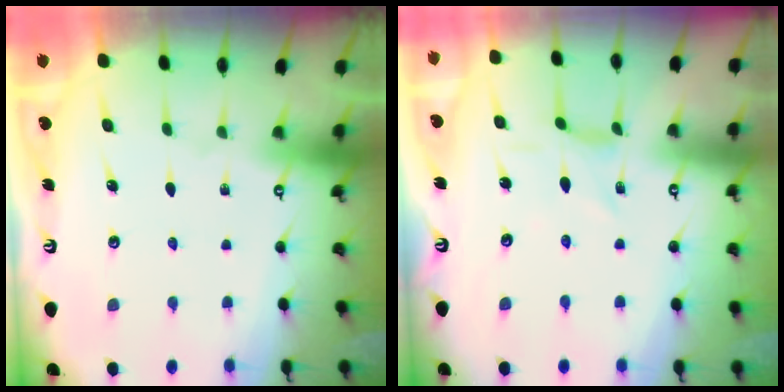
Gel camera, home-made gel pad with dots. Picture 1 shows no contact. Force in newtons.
{"total": 1.1, "press": 1.0, "slide": 0.4}